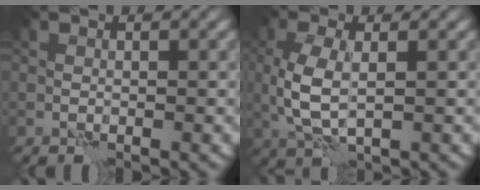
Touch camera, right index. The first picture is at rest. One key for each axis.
{"total": 4.5, "fx": 0.5, "fy": 2.0, "fz": 3.9, "tx": -0.100, "ty": -0.004, "tz": 0.012}